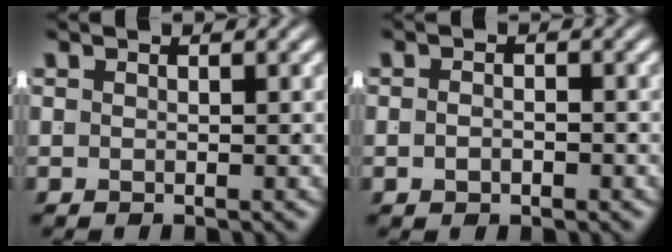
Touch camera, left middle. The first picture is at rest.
{"total": 1.0, "force": [-0.8, 0.1, 0.6], "torque": [-0.010, -0.005, -0.011]}